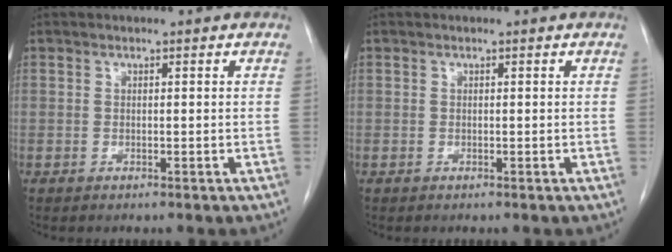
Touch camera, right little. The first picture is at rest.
{"total": 0.0}